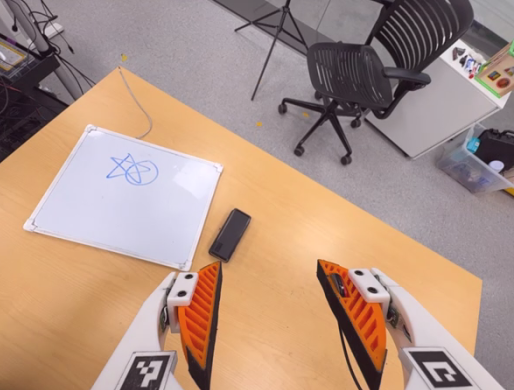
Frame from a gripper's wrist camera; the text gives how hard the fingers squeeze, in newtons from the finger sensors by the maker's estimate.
{"total": 0.0}